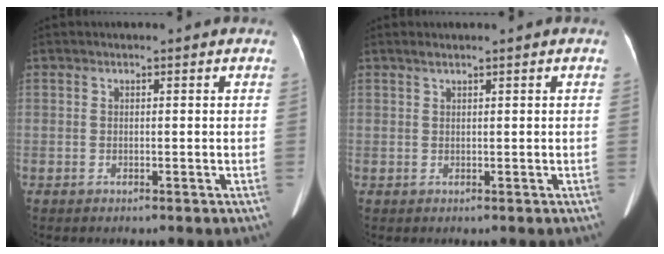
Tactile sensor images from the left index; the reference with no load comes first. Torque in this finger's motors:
{"motor_torque": [0.10, 0.04, -0.10, -0.12]}